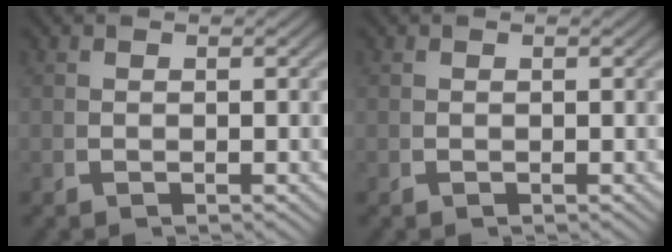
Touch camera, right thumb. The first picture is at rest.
{"total": 0.0}